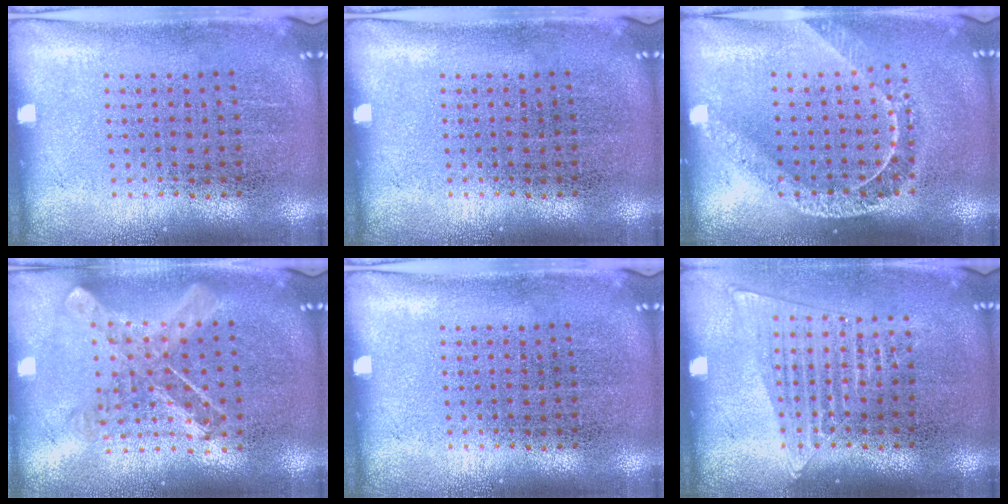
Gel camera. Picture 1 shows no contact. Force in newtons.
{"total": 0.0}
{"total": 1.7, "press": 1.4, "slide": 1.0}
{"total": 0.9, "press": 0.9, "slide": 0.1}
{"total": 0.0}
{"total": 1.4, "press": 1.2, "slide": 0.5}